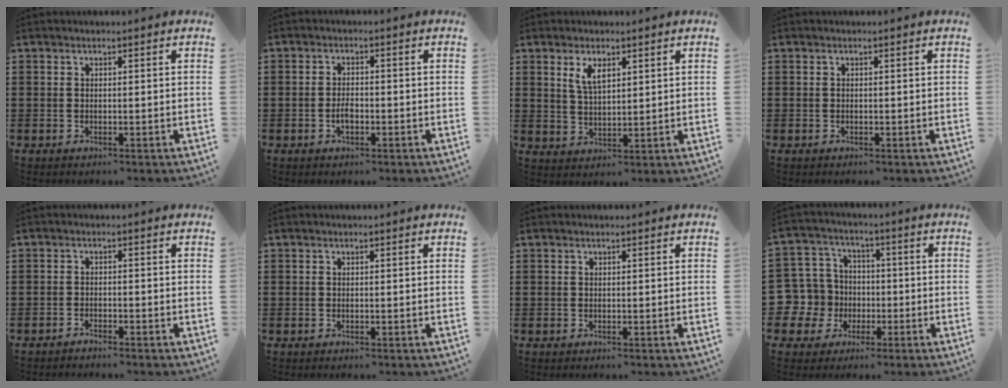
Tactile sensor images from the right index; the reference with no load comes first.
{"total": 2.3, "force": [-0.8, 1.2, 1.8], "torque": [-0.034, 0.003, -0.015]}
{"total": 3.7, "force": [2.0, 1.6, 2.7], "torque": [-0.058, 0.005, 0.036]}
{"total": 0.0}
{"total": 1.2, "force": [-1.2, -0.1, 0.0], "torque": [-0.003, 0.002, -0.025]}
{"total": 0.0}
{"total": 0.0}
{"total": 8.7, "force": [-1.0, 8.5, 1.6], "torque": [-0.106, -0.004, -0.020]}